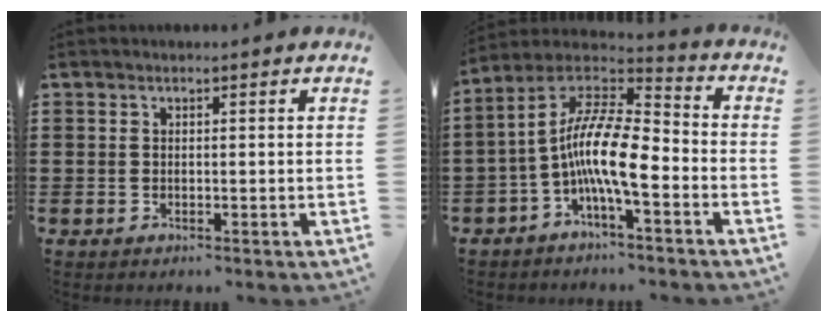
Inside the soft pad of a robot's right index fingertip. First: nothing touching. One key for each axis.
{"total": 12.2, "fx": -2.9, "fy": 3.4, "fz": 11.4, "tx": -0.243, "ty": -0.016, "tz": -0.060}